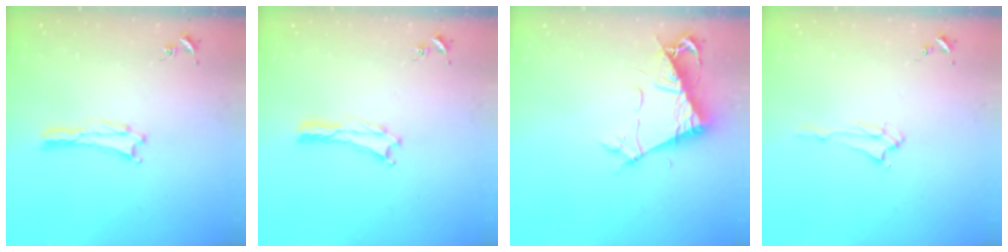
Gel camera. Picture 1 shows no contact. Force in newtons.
{"total": 0.0}
{"total": 7.6, "press": 7.6, "slide": 1.0}
{"total": 1.4, "press": 1.4, "slide": 0.3}